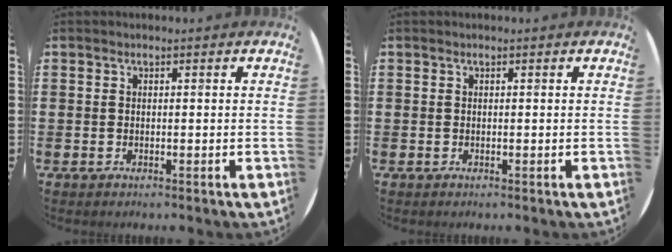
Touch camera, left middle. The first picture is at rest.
{"total": 0.0}